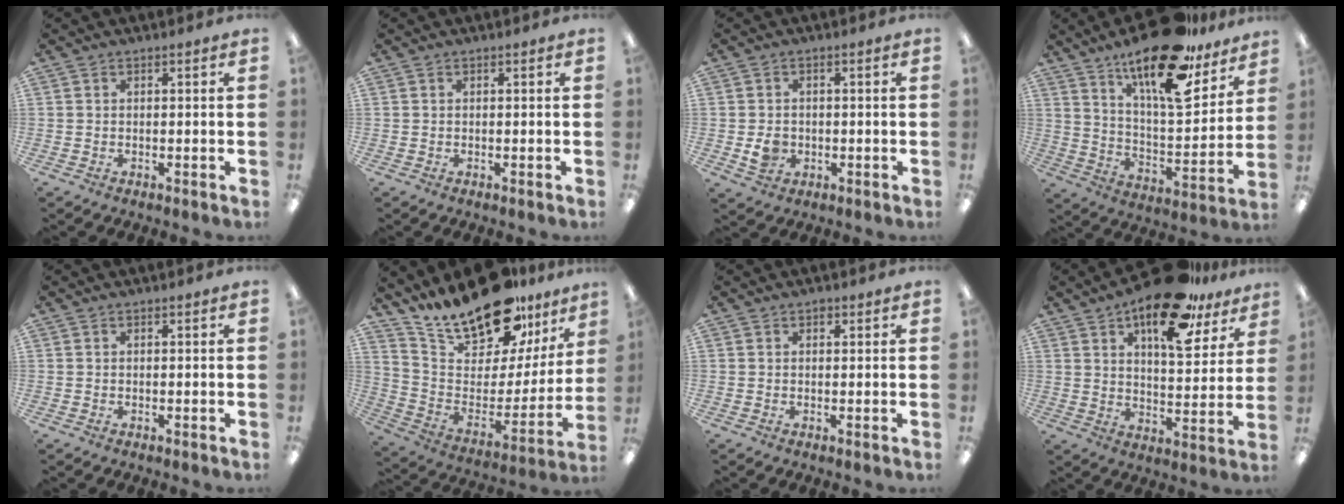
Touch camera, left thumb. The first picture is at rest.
{"total": 0.0}
{"total": 3.9, "force": [-0.6, 3.4, 1.8], "torque": [-0.022, -0.003, -0.014]}
{"total": 21.0, "force": [15.4, 6.7, 12.6], "torque": [-0.199, -0.104, 0.259]}
{"total": 0.0}
{"total": 21.3, "force": [18.2, 7.3, 8.1], "torque": [-0.148, -0.135, 0.321]}
{"total": 1.0, "force": [0.7, 0.6, 0.5], "torque": [-0.003, -0.001, 0.010]}
{"total": 20.1, "force": [13.5, 8.0, 12.5], "torque": [-0.180, -0.075, 0.219]}